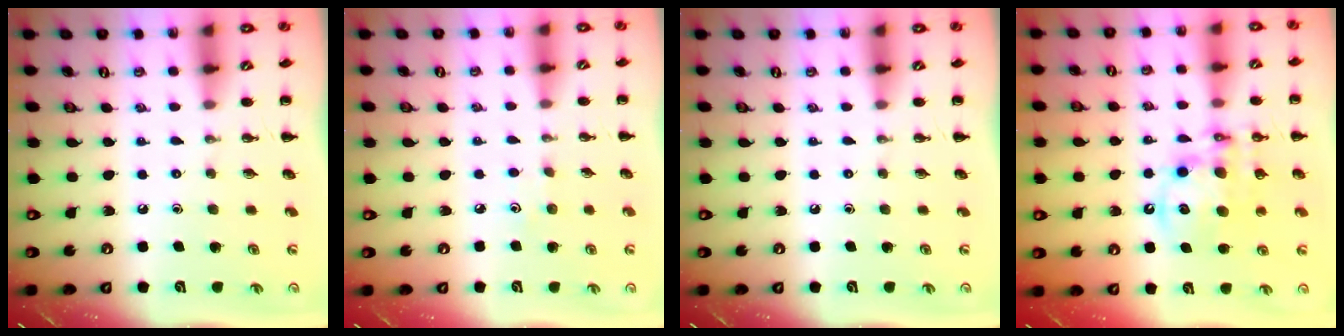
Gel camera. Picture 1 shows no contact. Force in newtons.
{"total": 2.8, "press": 2.7, "slide": 0.8}
{"total": 0.0}
{"total": 13.2, "press": 12.8, "slide": 3.3}